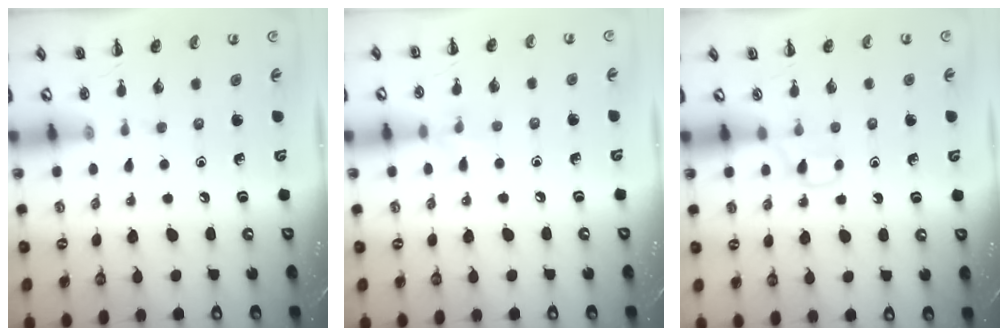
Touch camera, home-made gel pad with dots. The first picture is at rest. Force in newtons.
{"total": 5.8, "press": 5.5, "slide": 1.6}
{"total": 3.3, "press": 3.0, "slide": 1.3}